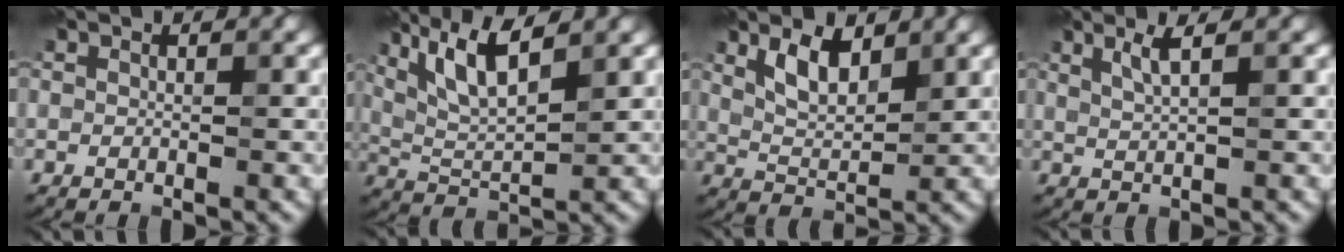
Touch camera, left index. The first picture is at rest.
{"total": 5.3, "force": [2.9, 1.2, 4.2], "torque": [-0.092, 0.005, 0.061]}
{"total": 3.4, "force": [1.9, 1.4, 2.4], "torque": [-0.051, 0.004, 0.038]}
{"total": 1.8, "force": [1.1, 0.2, 1.4], "torque": [-0.025, 0.009, 0.017]}